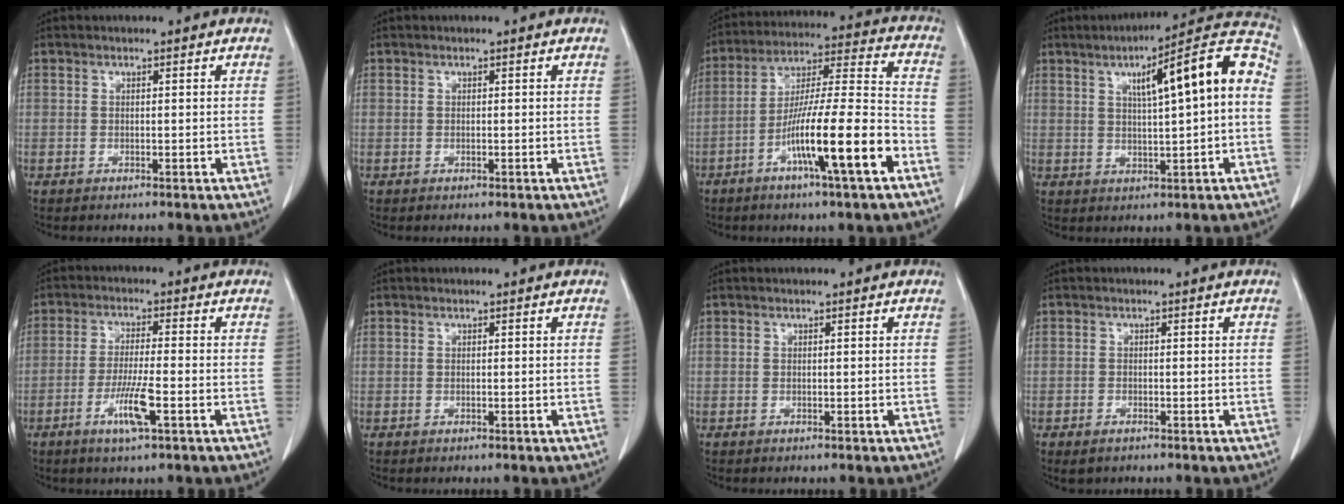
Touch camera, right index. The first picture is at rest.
{"total": 0.0}
{"total": 16.2, "force": [-7.0, 0.4, 14.5], "torque": [-0.256, -0.004, -0.120]}
{"total": 13.6, "force": [2.2, 1.5, 13.3], "torque": [-0.185, 0.036, 0.028]}
{"total": 6.3, "force": [-2.7, 0.2, 5.7], "torque": [-0.111, -0.011, -0.051]}
{"total": 0.0}
{"total": 0.0}
{"total": 1.5, "force": [-1.0, 0.8, 0.8], "torque": [-0.016, -0.001, -0.010]}